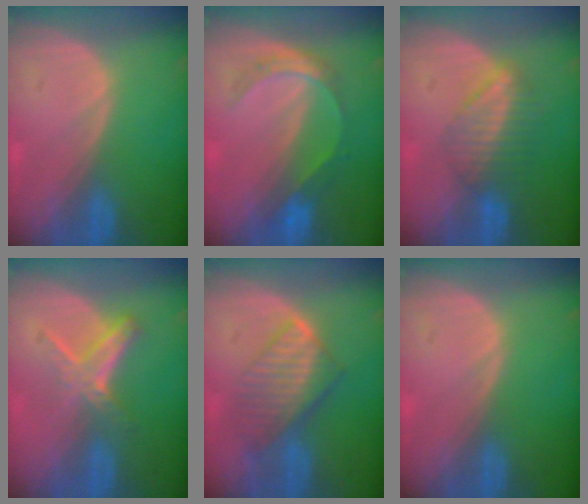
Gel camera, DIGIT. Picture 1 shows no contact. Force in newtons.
{"total": 5.3, "press": 5.0, "slide": 1.6}
{"total": 6.6, "press": 5.9, "slide": 3.1}
{"total": 5.8, "press": 5.2, "slide": 2.7}
{"total": 7.5, "press": 6.8, "slide": 3.1}
{"total": 0.0}